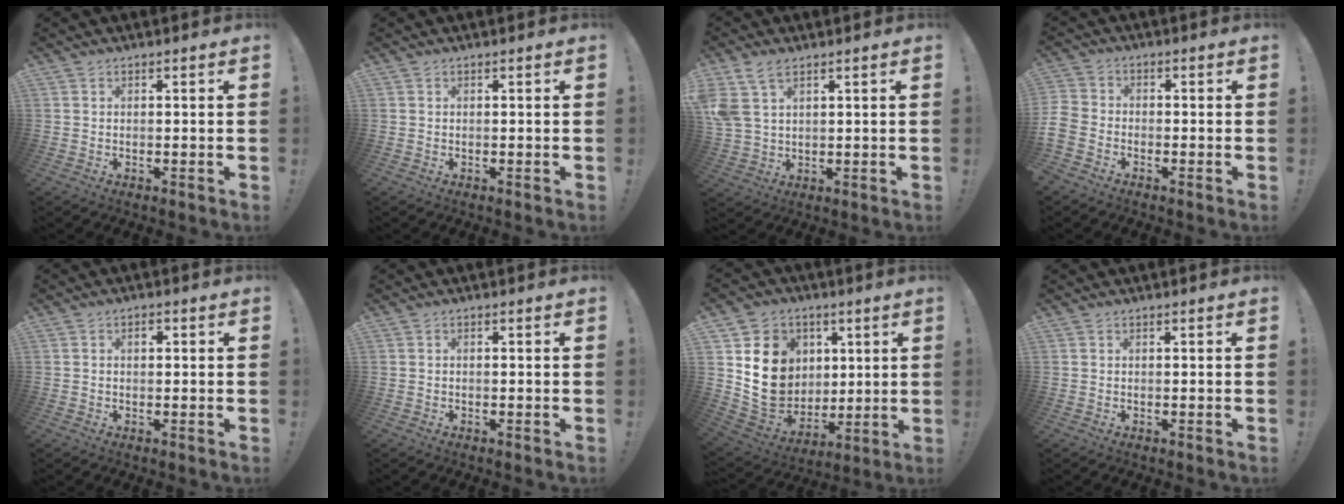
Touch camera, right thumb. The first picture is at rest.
{"total": 0.0}
{"total": 8.4, "force": [5.0, 4.5, 5.1], "torque": [-0.095, -0.016, 0.099]}
{"total": 5.4, "force": [-3.3, 3.7, 2.1], "torque": [-0.053, 0.015, -0.062]}
{"total": 1.5, "force": [0.2, 1.0, 1.2], "torque": [-0.016, 0.003, 0.000]}
{"total": 0.0}
{"total": 17.8, "force": [4.2, 15.4, 8.0], "torque": [-0.114, -0.022, 0.103]}
{"total": 0.0}